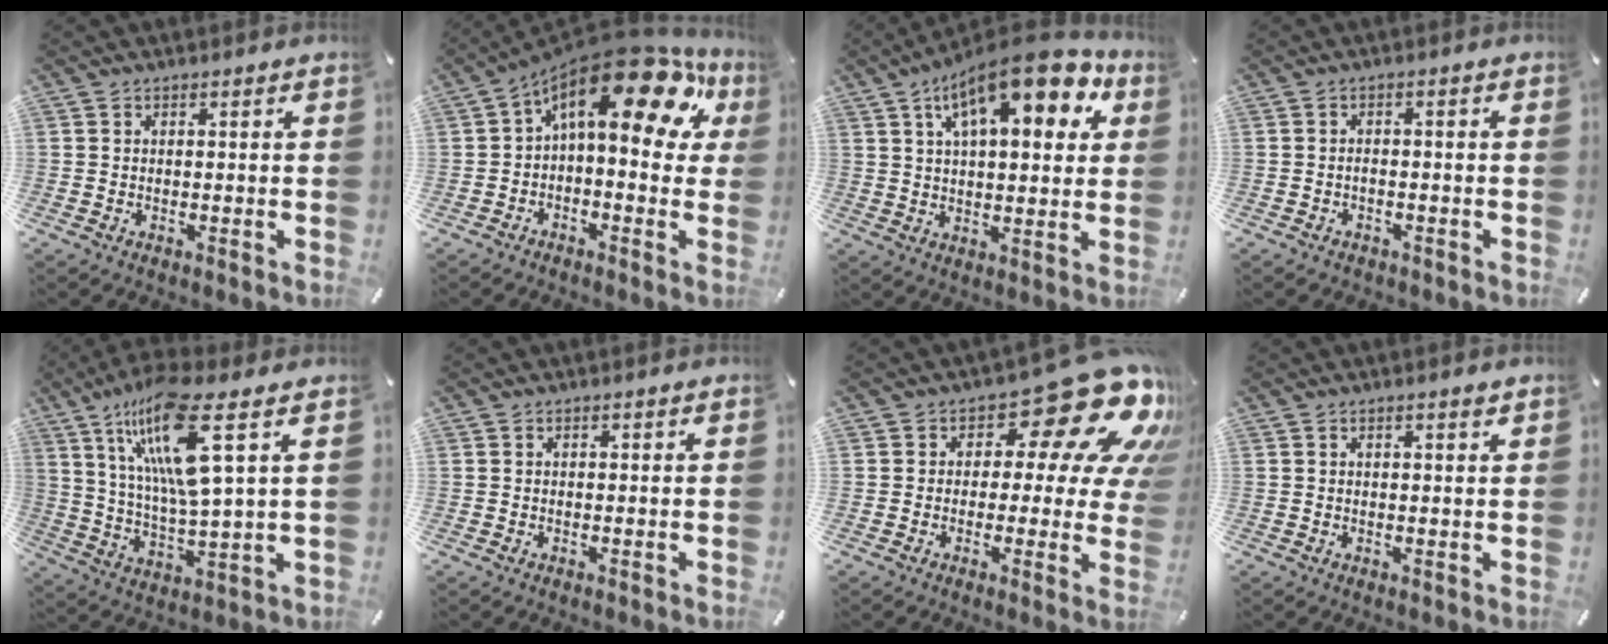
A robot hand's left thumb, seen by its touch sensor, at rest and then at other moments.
{"total": 19.5, "force": [9.1, 8.1, 15.2], "torque": [-0.240, -0.073, 0.148]}
{"total": 18.0, "force": [9.0, 7.1, 13.9], "torque": [-0.214, -0.029, 0.140]}
{"total": 1.5, "force": [-1.0, 0.8, 0.8], "torque": [-0.019, 0.005, -0.021]}
{"total": 17.5, "force": [8.6, 3.3, 14.9], "torque": [-0.318, -0.034, 0.128]}
{"total": 0.0}
{"total": 18.3, "force": [9.7, 8.3, 13.2], "torque": [-0.177, -0.067, 0.157]}
{"total": 1.1, "force": [0.8, 0.2, 0.8], "torque": [-0.015, 0.000, 0.013]}